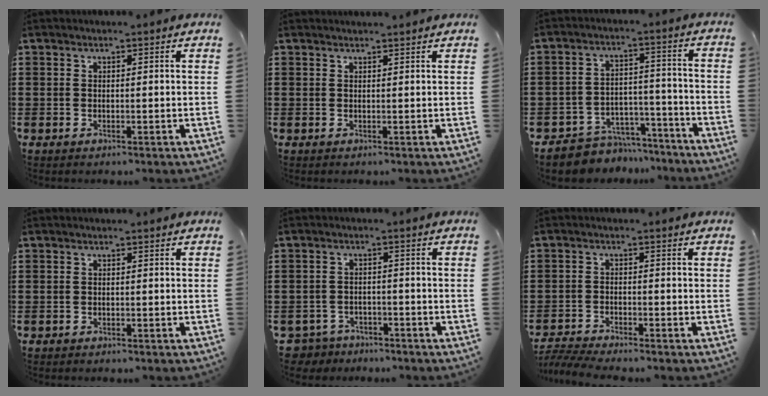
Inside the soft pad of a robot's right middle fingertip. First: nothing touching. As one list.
[{"total": 0.7, "force": [0.7, 0.0, 0.0], "torque": [0.005, -0.003, 0.012]}, {"total": 6.3, "force": [-5.9, 2.0, 0.2], "torque": [-0.002, 0.025, -0.118]}, {"total": 0.6, "force": [-0.6, 0.2, 0.0], "torque": [0.000, 0.003, -0.013]}, {"total": 3.5, "force": [-3.3, 1.0, -0.1], "torque": [-0.021, -0.004, -0.077]}, {"total": 3.7, "force": [-3.6, 0.2, 0.9], "torque": [-0.029, -0.006, -0.079]}]